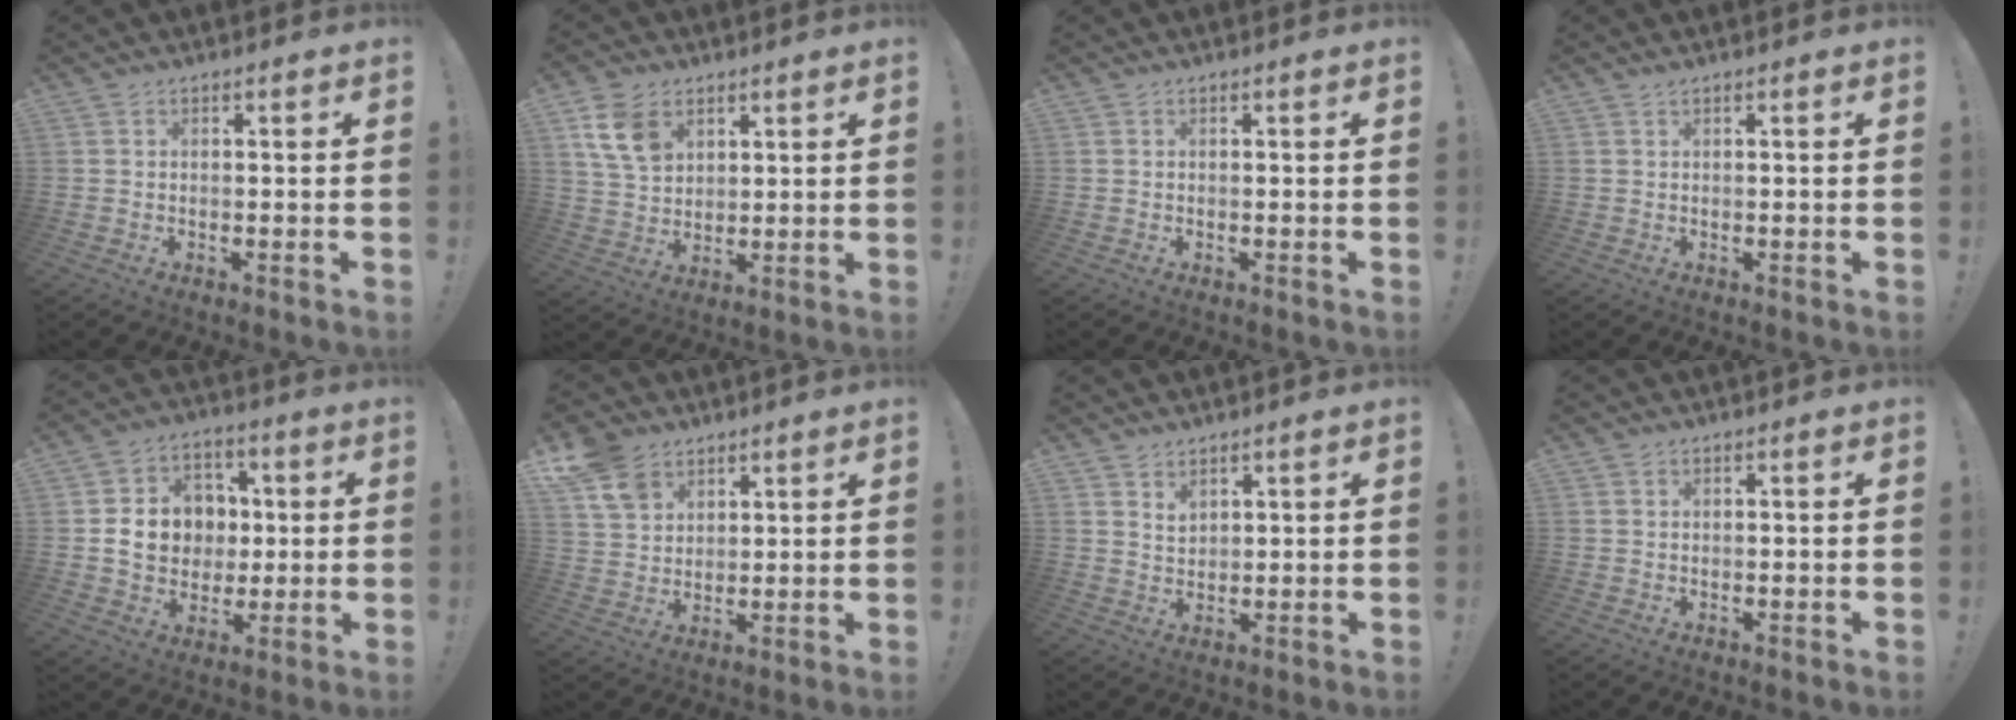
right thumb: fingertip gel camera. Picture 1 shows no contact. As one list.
[{"total": 11.4, "force": [5.4, 8.2, 5.9], "torque": [-0.104, -0.008, 0.110]}, {"total": 0.0}, {"total": 0.6, "force": [0.5, -0.1, 0.3], "torque": [0.001, -0.004, 0.009]}, {"total": 13.2, "force": [0.6, 11.8, 6.0], "torque": [-0.084, 0.007, 0.026]}, {"total": 10.8, "force": [6.7, 7.3, 4.2], "torque": [-0.070, -0.034, 0.133]}, {"total": 3.4, "force": [2.7, 1.8, 1.0], "torque": [-0.004, -0.022, 0.046]}, {"total": 0.6, "force": [0.5, 0.3, 0.1], "torque": [0.005, -0.003, 0.008]}]